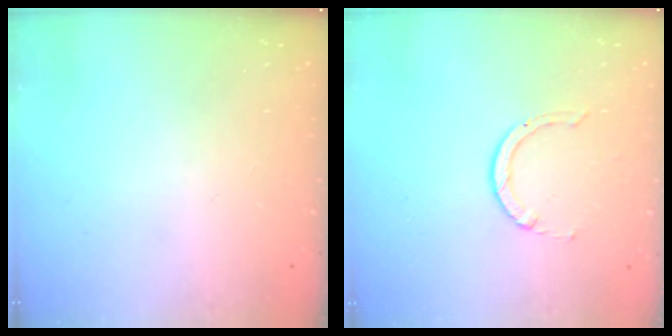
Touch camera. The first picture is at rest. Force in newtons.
{"total": 2.0, "press": 2.0, "slide": 0.2}